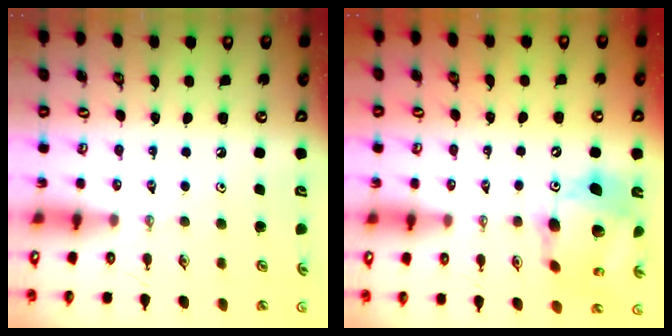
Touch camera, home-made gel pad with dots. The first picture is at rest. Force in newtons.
{"total": 15.5, "press": 15.5, "slide": 1.6}